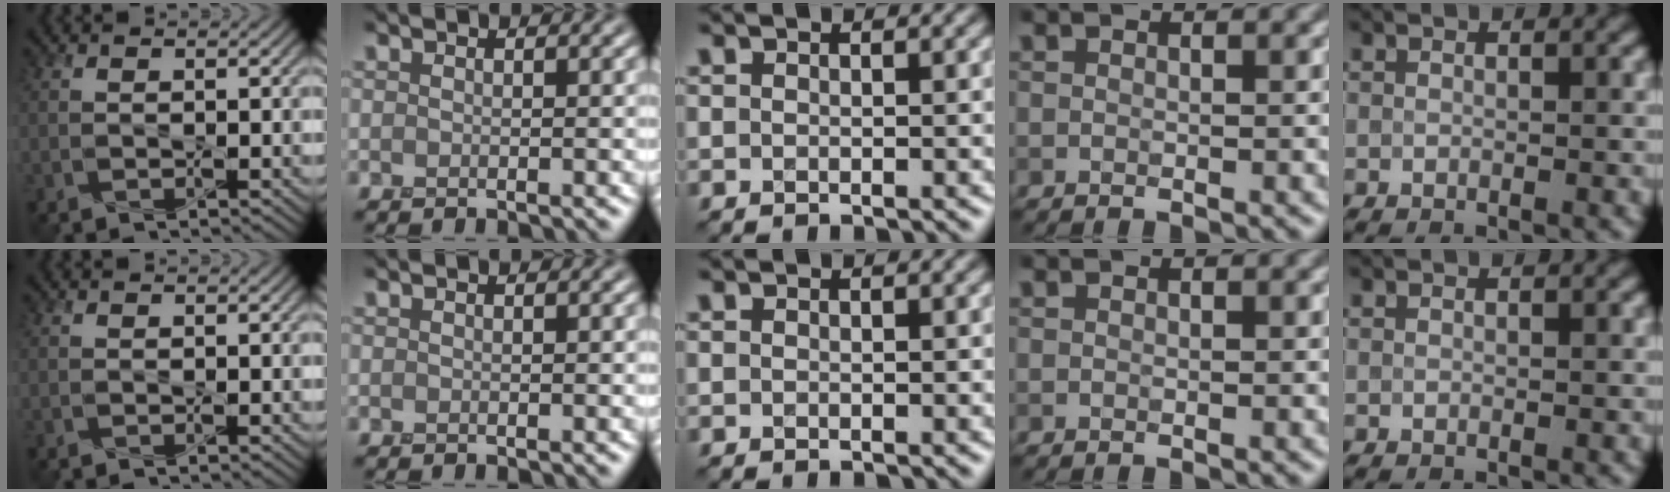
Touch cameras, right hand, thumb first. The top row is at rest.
{}